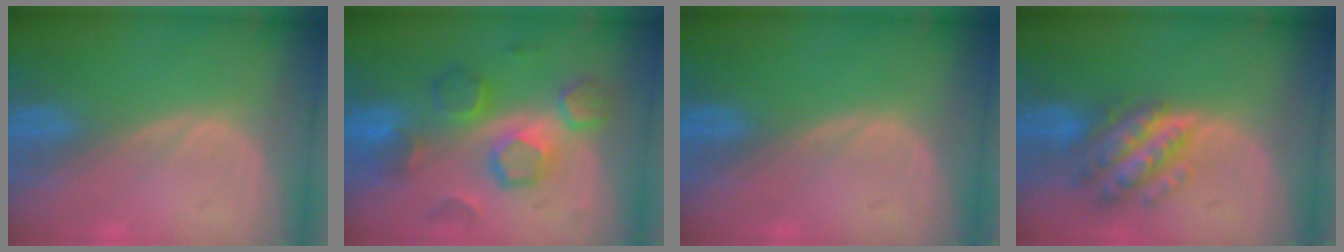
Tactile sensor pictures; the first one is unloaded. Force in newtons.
{"total": 8.5, "press": 8.5, "slide": 0.2}
{"total": 0.0}
{"total": 7.7, "press": 7.7, "slide": 0.4}